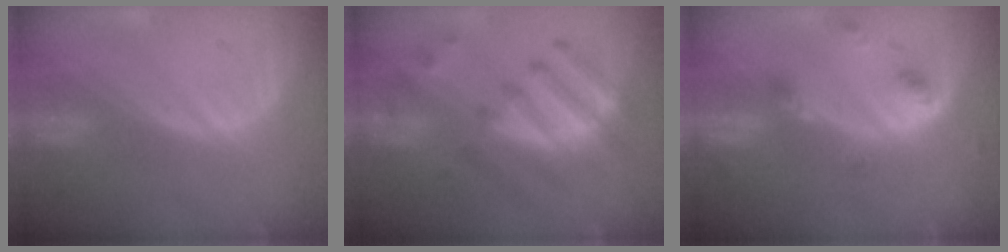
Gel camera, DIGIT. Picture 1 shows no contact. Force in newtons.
{"total": 8.2, "press": 8.1, "slide": 1.2}
{"total": 4.6, "press": 4.2, "slide": 2.0}